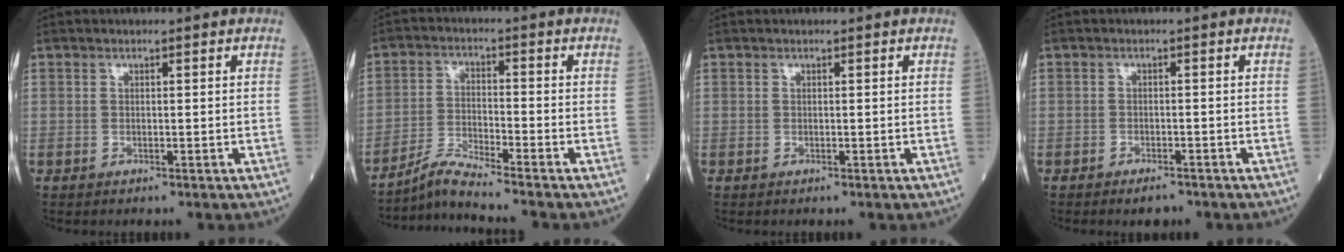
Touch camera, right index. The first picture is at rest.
{"total": 5.5, "force": [-5.1, -1.9, 1.3], "torque": [-0.036, -0.023, -0.099]}
{"total": 0.0}
{"total": 2.2, "force": [-1.8, 0.8, 1.1], "torque": [-0.018, -0.001, -0.023]}